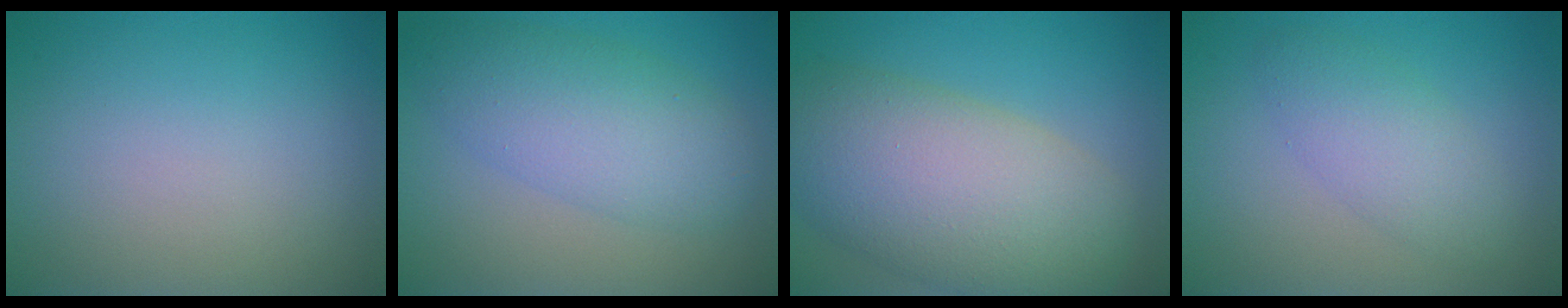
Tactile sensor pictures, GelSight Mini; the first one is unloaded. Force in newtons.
{"total": 6.1, "press": 6.1, "slide": 0.0}
{"total": 11.2, "press": 11.2, "slide": 0.6}
{"total": 3.2, "press": 3.2, "slide": 0.1}